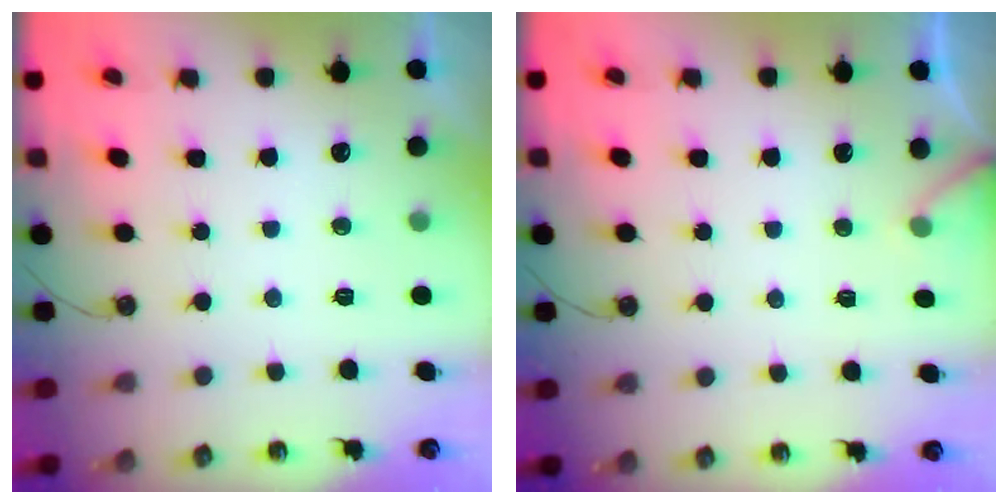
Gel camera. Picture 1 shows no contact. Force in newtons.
{"total": 4.4, "press": 4.4, "slide": 0.2}